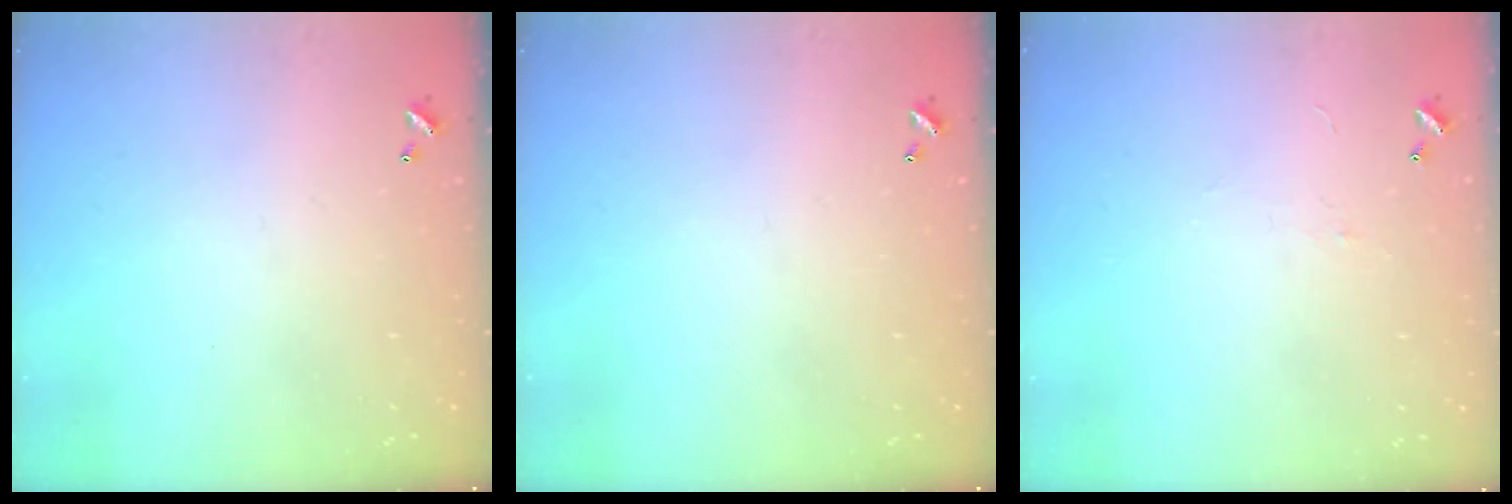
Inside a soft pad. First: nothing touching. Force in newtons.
{"total": 0.0}
{"total": 2.3, "press": 2.3, "slide": 0.3}